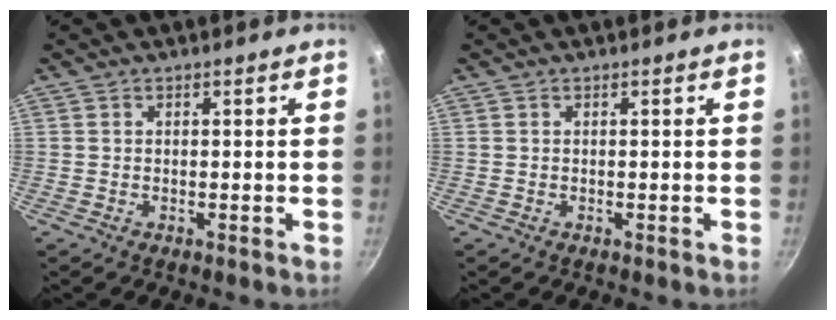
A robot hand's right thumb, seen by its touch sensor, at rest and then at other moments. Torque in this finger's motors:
{"motor_torque": [0.37, 0.41, 0.34, -0.22, -0.03]}